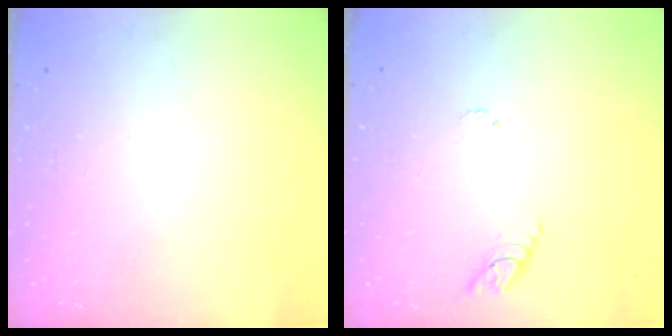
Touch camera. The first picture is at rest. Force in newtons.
{"total": 4.2, "press": 4.2, "slide": 0.2}